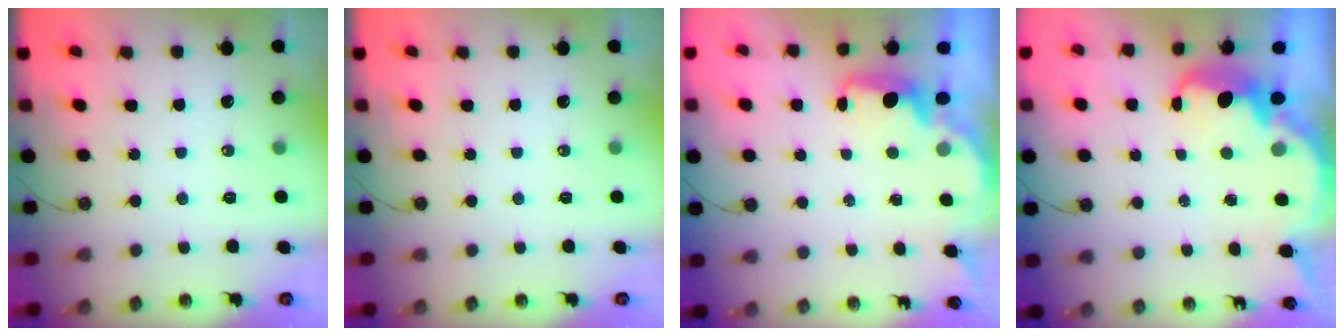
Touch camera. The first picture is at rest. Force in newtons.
{"total": 0.0}
{"total": 1.9, "press": 1.8, "slide": 0.7}
{"total": 5.3, "press": 5.3, "slide": 0.3}